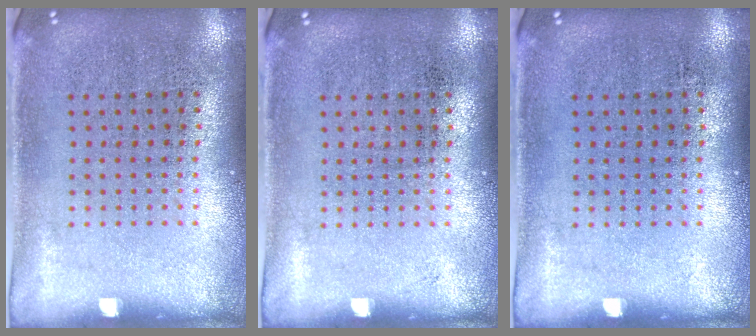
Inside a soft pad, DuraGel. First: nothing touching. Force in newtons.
{"total": 0.0}
{"total": 0.0}